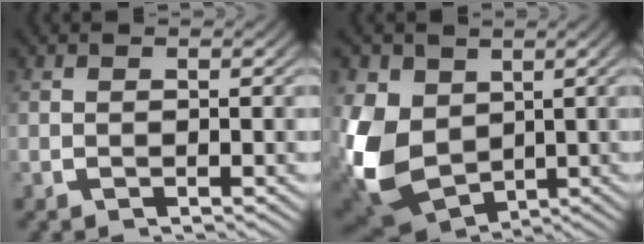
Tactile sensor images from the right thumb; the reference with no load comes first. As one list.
[{"total": 11.9, "force": [-1.6, 9.2, 7.4], "torque": [-0.219, -0.070, 0.011]}]